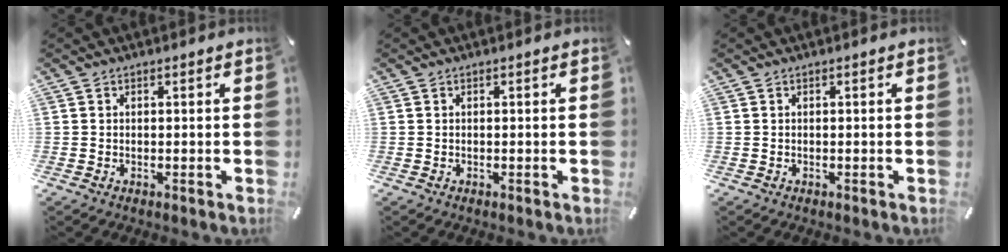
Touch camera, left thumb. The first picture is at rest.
{"total": 0.0}
{"total": 0.0}